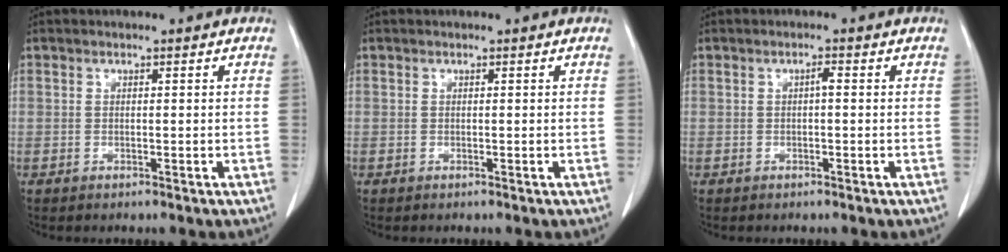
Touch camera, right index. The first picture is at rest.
{"total": 0.0}
{"total": 1.0, "force": [0.0, 0.2, 1.0], "torque": [-0.017, 0.003, 0.000]}